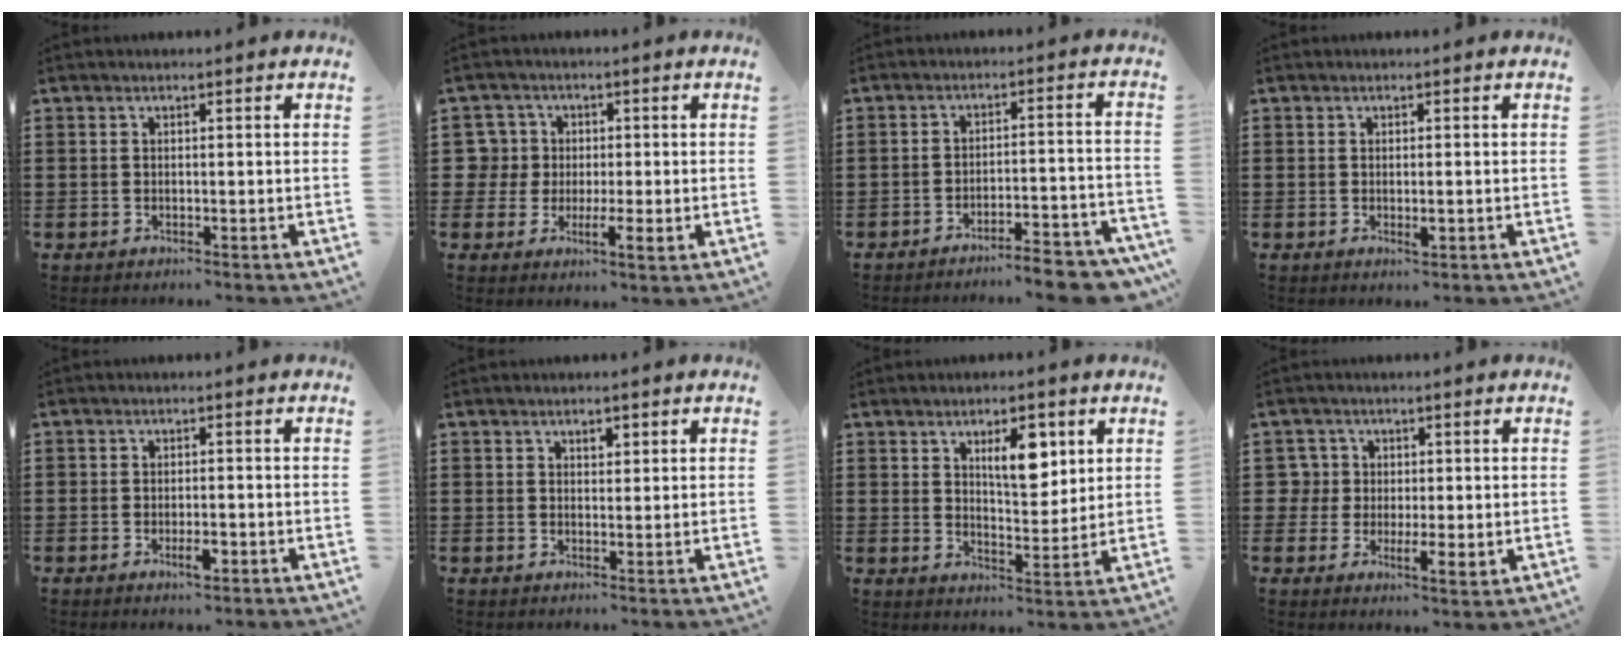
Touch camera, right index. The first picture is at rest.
{"total": 4.9, "force": [0.2, 4.4, 2.0], "torque": [-0.062, 0.012, 0.003]}
{"total": 6.2, "force": [-5.8, 0.2, 2.3], "torque": [-0.032, -0.003, -0.107]}
{"total": 1.5, "force": [-0.2, 0.4, 1.4], "torque": [-0.025, -0.002, -0.003]}
{"total": 2.5, "force": [-1.2, 1.0, 1.9], "torque": [-0.034, 0.002, -0.022]}
{"total": 1.4, "force": [0.8, 0.8, 0.7], "torque": [-0.016, 0.005, 0.015]}
{"total": 7.2, "force": [3.2, 3.2, 5.7], "torque": [-0.089, -0.002, 0.047]}
{"total": 4.2, "force": [0.7, 3.6, 2.0], "torque": [-0.043, 0.011, 0.012]}